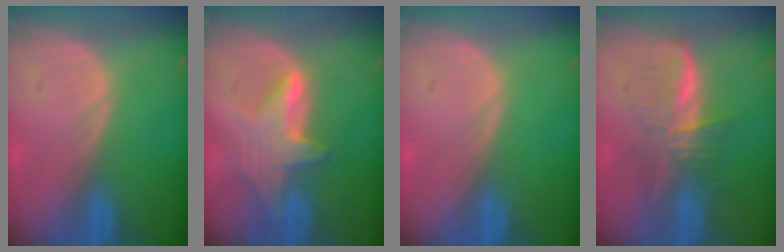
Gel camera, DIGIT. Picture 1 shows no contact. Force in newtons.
{"total": 6.8, "press": 6.4, "slide": 2.1}
{"total": 0.0}
{"total": 6.2, "press": 6.2, "slide": 0.7}